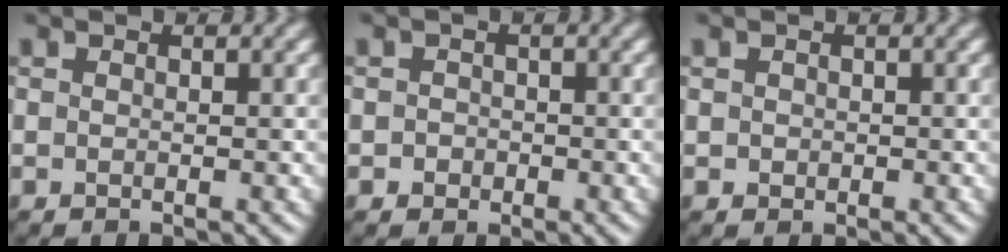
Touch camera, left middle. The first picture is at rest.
{"total": 1.1, "force": [-0.7, 0.8, 0.0], "torque": [0.010, 0.000, -0.012]}
{"total": 0.6, "force": [-0.1, 0.5, 0.2], "torque": [-0.002, -0.004, 0.001]}